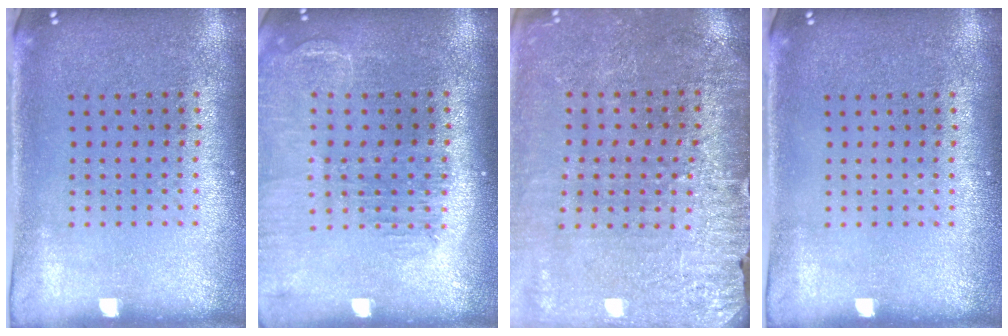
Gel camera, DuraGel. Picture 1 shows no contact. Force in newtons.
{"total": 1.5, "press": 1.4, "slide": 0.2}
{"total": 2.9, "press": 2.9, "slide": 0.2}
{"total": 0.0}